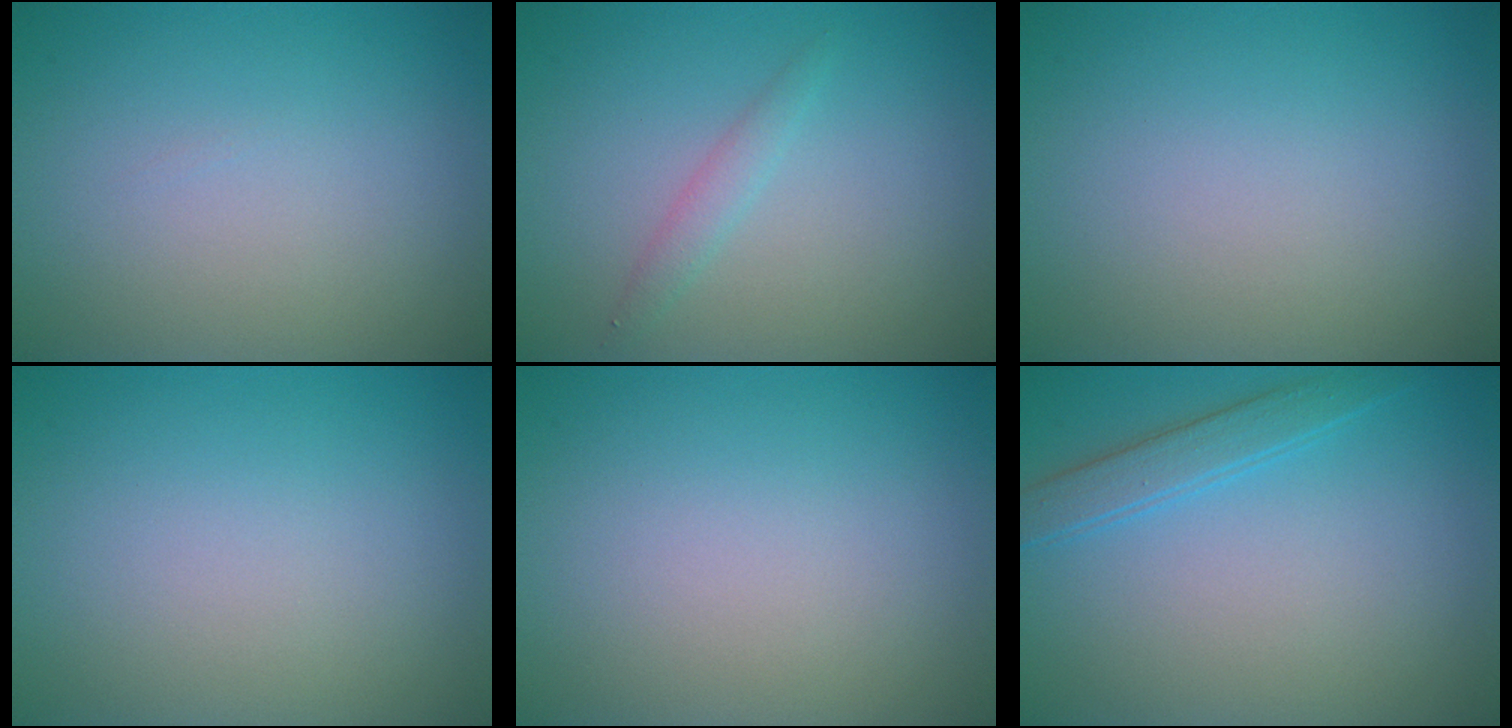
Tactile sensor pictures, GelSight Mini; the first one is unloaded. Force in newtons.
{"total": 1.2, "press": 1.2, "slide": 0.1}
{"total": 0.0}
{"total": 0.0}
{"total": 0.0}
{"total": 2.2, "press": 2.2, "slide": 0.2}